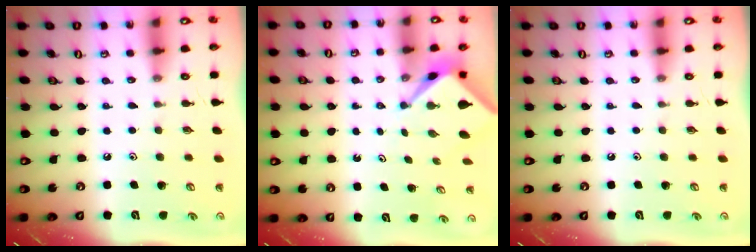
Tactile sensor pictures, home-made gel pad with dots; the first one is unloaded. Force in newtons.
{"total": 2.5, "press": 2.4, "slide": 0.3}
{"total": 0.0}